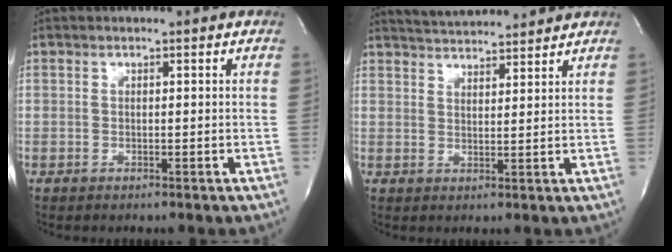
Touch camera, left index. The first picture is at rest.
{"total": 9.0, "force": [8.6, 0.7, 2.5], "torque": [-0.050, 0.022, 0.132]}